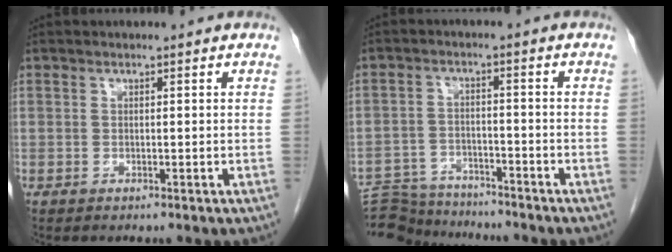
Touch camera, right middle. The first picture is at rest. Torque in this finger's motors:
{"motor_torque": [0.62, -0.77, 0.23, 0.08]}